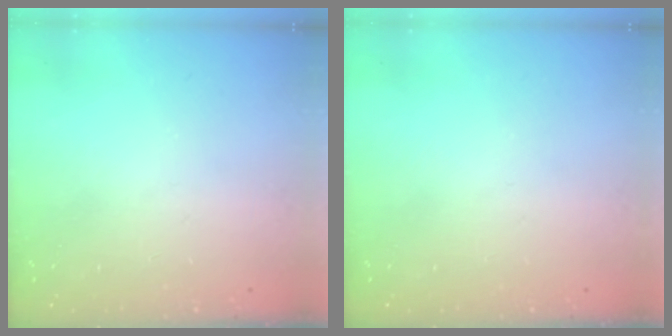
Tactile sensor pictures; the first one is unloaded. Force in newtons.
{"total": 0.0}